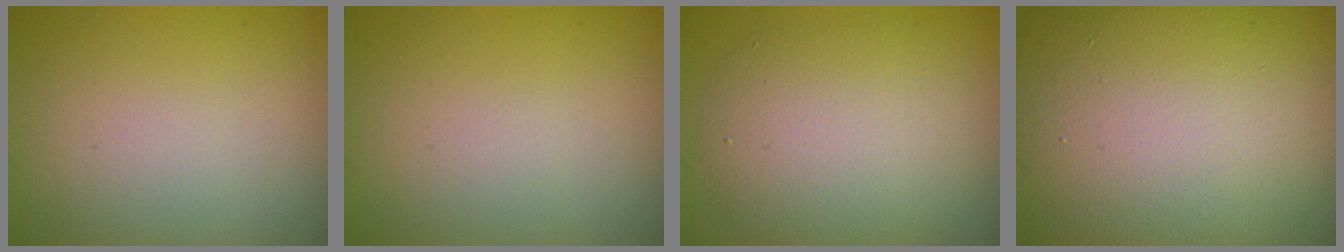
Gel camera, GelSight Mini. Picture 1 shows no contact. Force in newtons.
{"total": 0.0}
{"total": 5.9, "press": 5.9, "slide": 0.4}
{"total": 22.3, "press": 22.2, "slide": 1.1}